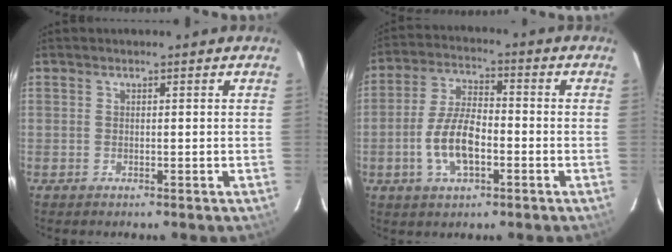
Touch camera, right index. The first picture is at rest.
{"total": 9.7, "force": [-3.0, 4.3, 8.1], "torque": [-0.167, 0.003, -0.054]}